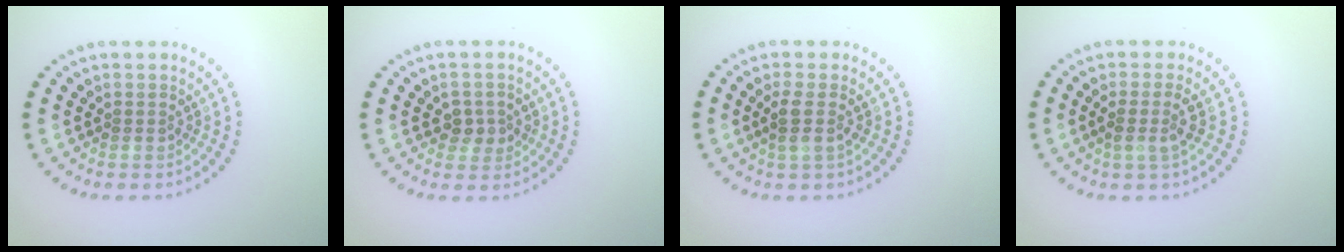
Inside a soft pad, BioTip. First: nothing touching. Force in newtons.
{"total": 2.0, "press": 2.0, "slide": 0.5}
{"total": 2.0, "press": 1.7, "slide": 1.1}
{"total": 1.9, "press": 1.5, "slide": 1.2}